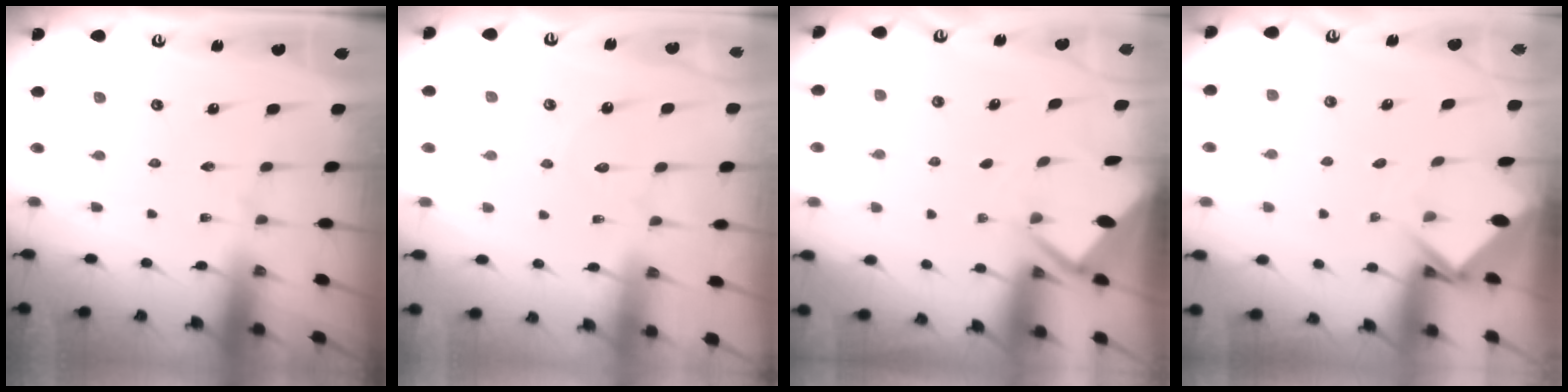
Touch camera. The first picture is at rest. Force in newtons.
{"total": 4.0, "press": 3.9, "slide": 0.4}
{"total": 2.7, "press": 2.7, "slide": 0.3}
{"total": 4.0, "press": 4.0, "slide": 0.2}